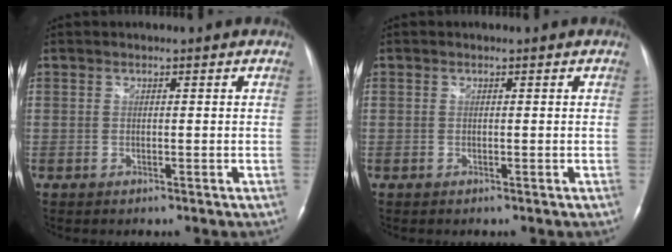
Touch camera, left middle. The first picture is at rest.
{"total": 0.0}